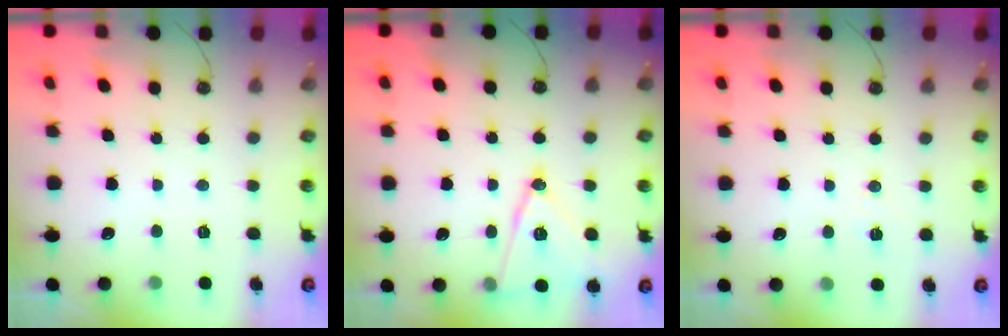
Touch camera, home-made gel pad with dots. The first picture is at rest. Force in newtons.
{"total": 13.7, "press": 13.3, "slide": 3.5}
{"total": 5.0, "press": 4.2, "slide": 2.7}